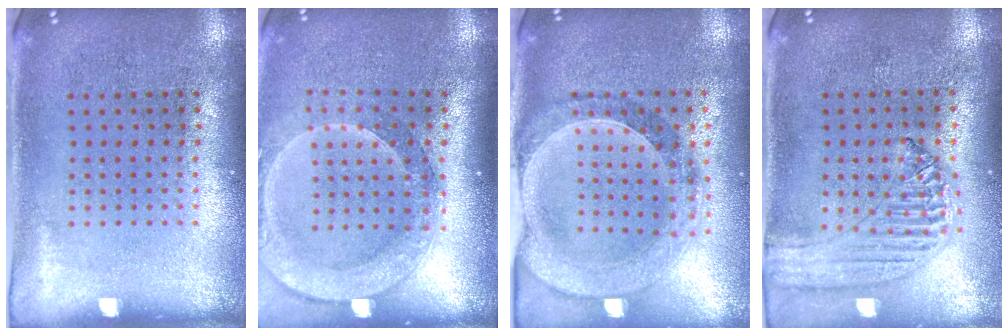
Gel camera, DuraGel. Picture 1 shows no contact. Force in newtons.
{"total": 2.3, "press": 1.8, "slide": 1.4}
{"total": 1.5, "press": 1.5, "slide": 0.3}
{"total": 1.2, "press": 1.2, "slide": 0.2}